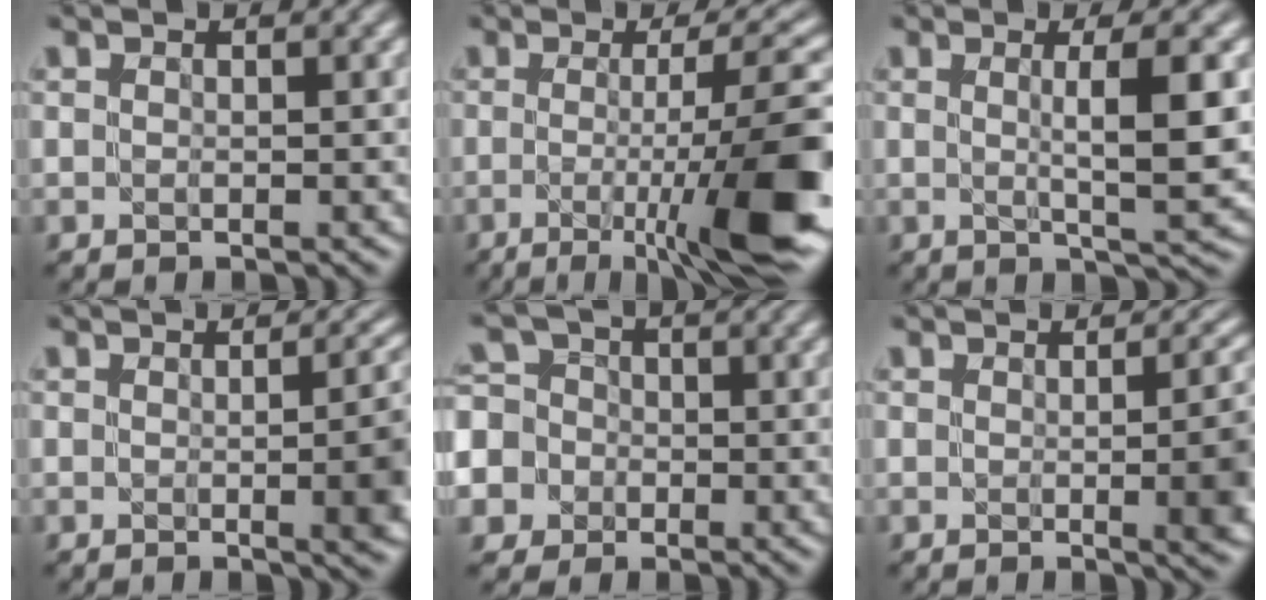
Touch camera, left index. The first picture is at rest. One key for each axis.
{"total": 12.3, "fx": -2.7, "fy": 2.6, "fz": 11.7, "tx": -0.154, "ty": -0.005, "tz": -0.038}
{"total": 6.2, "fx": 0.6, "fy": 1.3, "fz": 6.0, "tx": -0.082, "ty": 0.003, "tz": 0.010}
{"total": 8.7, "fx": -0.3, "fy": 3.7, "fz": 7.9, "tx": -0.046, "ty": 0.004, "tz": -0.004}
{"total": 9.2, "fx": -3.3, "fy": 8.3, "fz": 2.5, "tx": -0.071, "ty": 0.000, "tz": -0.089}
{"total": 9.5, "fx": -0.2, "fy": 4.1, "fz": 8.6, "tx": -0.047, "ty": 0.005, "tz": -0.001}